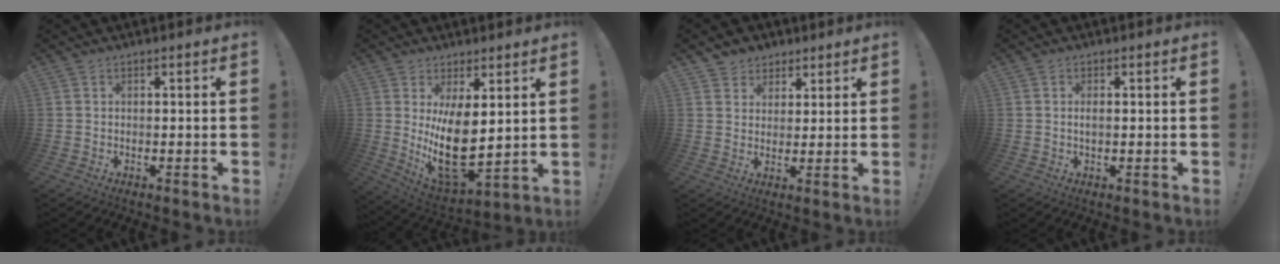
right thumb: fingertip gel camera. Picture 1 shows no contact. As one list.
[{"total": 15.6, "force": [2.6, 7.5, 13.4], "torque": [-0.242, -0.050, 0.057]}, {"total": 5.2, "force": [3.0, 4.2, 0.1], "torque": [0.003, -0.023, 0.059]}, {"total": 1.3, "force": [-0.2, 0.3, 1.2], "torque": [-0.022, 0.001, -0.005]}]